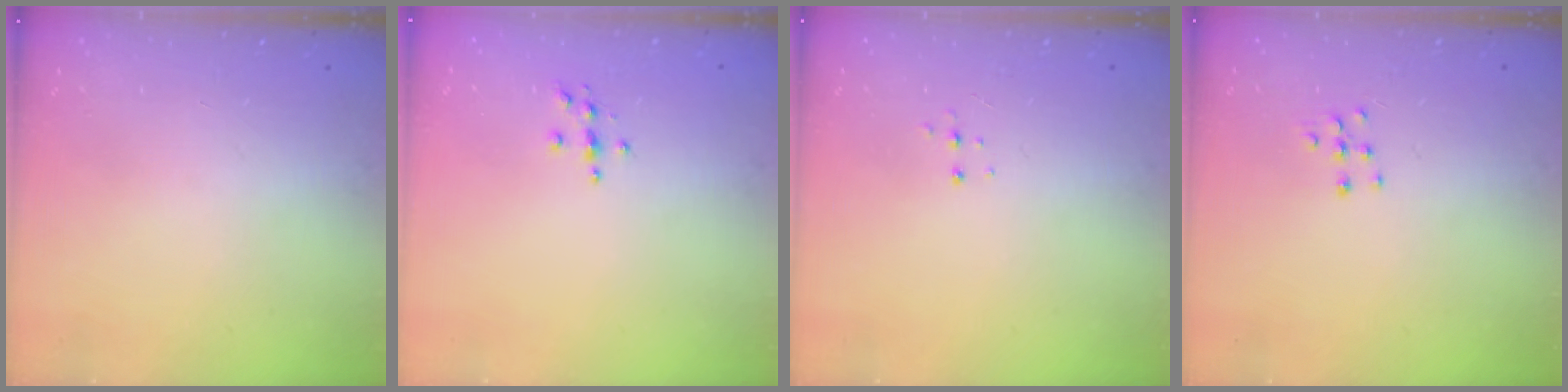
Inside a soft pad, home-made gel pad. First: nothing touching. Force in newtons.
{"total": 3.9, "press": 3.8, "slide": 0.5}
{"total": 4.2, "press": 4.2, "slide": 0.5}
{"total": 5.3, "press": 5.3, "slide": 0.5}